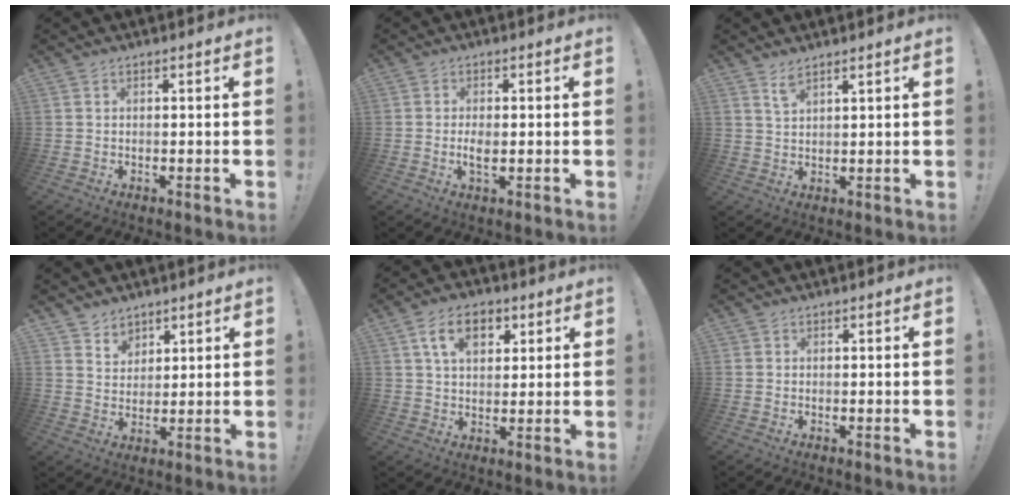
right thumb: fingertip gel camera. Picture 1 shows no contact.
{"total": 3.2, "force": [-0.4, 1.3, 2.9], "torque": [-0.050, -0.001, -0.009]}
{"total": 3.3, "force": [2.6, 0.7, 1.9], "torque": [-0.028, -0.015, 0.045]}
{"total": 5.5, "force": [4.2, 3.6, 0.4], "torque": [0.002, -0.035, 0.079]}
{"total": 11.1, "force": [4.5, 7.1, 7.1], "torque": [-0.107, 0.004, 0.083]}
{"total": 0.6, "force": [0.2, 0.6, 0.0], "torque": [0.000, 0.002, 0.004]}